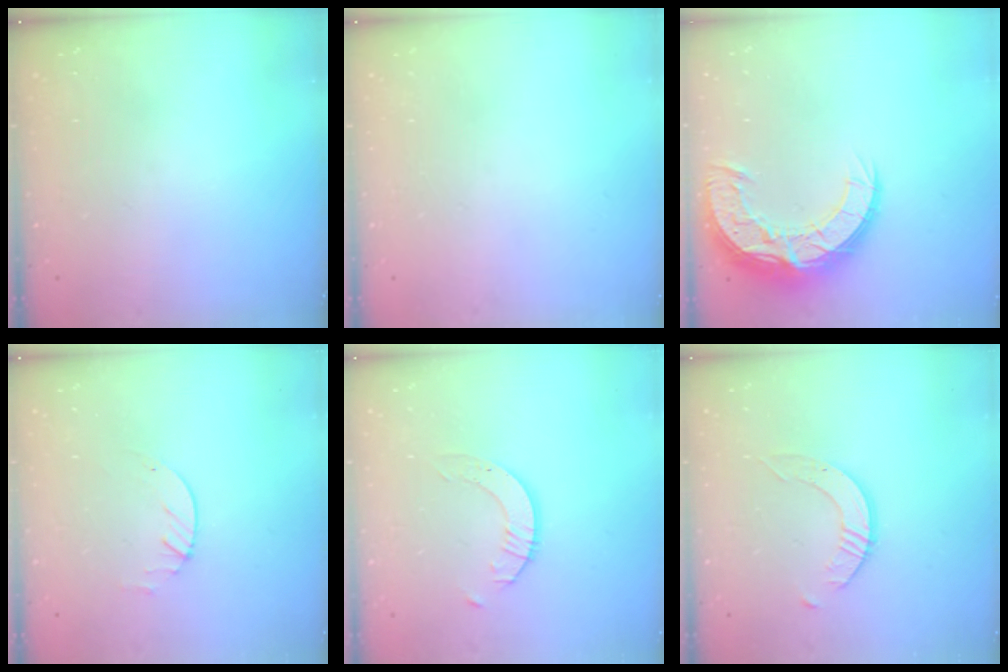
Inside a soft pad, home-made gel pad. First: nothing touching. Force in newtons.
{"total": 0.0}
{"total": 16.4, "press": 16.3, "slide": 1.2}
{"total": 2.0, "press": 2.0, "slide": 0.2}
{"total": 2.4, "press": 2.4, "slide": 0.2}
{"total": 2.9, "press": 2.9, "slide": 0.2}